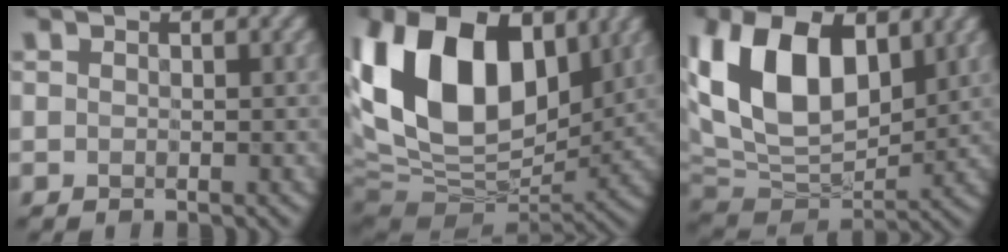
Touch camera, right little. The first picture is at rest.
{"total": 17.7, "force": [4.4, 11.0, 13.2], "torque": [-0.263, 0.031, 0.061]}
{"total": 13.5, "force": [3.4, 8.3, 10.1], "torque": [-0.215, 0.008, 0.058]}